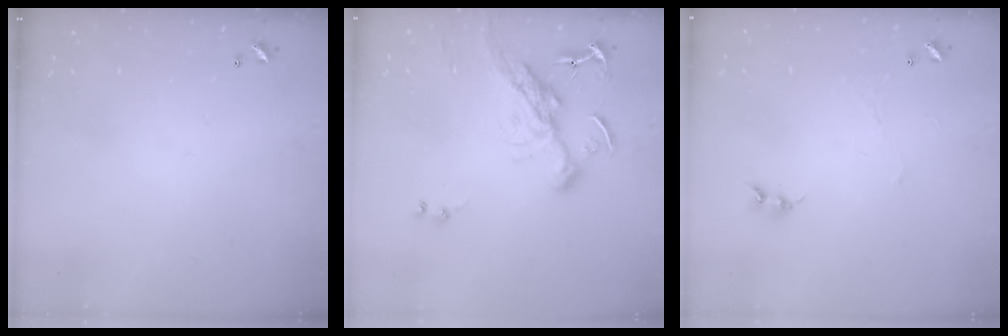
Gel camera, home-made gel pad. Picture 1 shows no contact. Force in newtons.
{"total": 12.7, "press": 12.6, "slide": 1.7}
{"total": 0.6, "press": 0.3, "slide": 0.5}